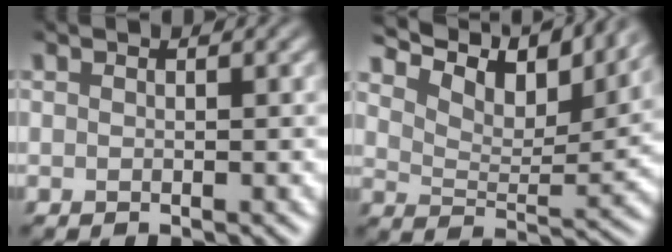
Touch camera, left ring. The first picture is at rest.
{"total": 9.9, "force": [8.5, 2.5, 4.5], "torque": [-0.086, 0.007, 0.130]}